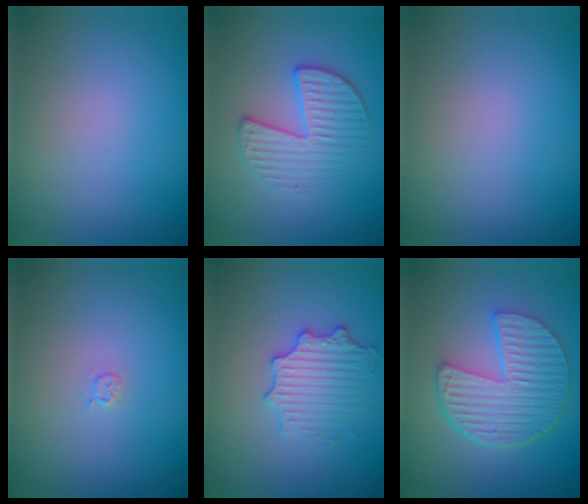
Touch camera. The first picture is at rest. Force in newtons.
{"total": 3.5, "press": 3.2, "slide": 1.4}
{"total": 0.0}
{"total": 0.7, "press": 0.7, "slide": 0.1}
{"total": 2.9, "press": 2.8, "slide": 0.5}
{"total": 6.6, "press": 4.9, "slide": 4.4}